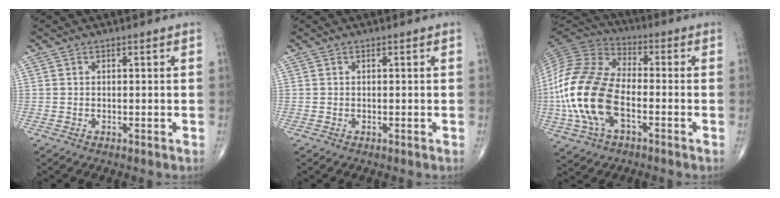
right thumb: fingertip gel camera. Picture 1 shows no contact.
{"total": 0.0}
{"total": 19.7, "force": [-4.3, 10.9, 15.8], "torque": [-0.339, 0.019, -0.084]}